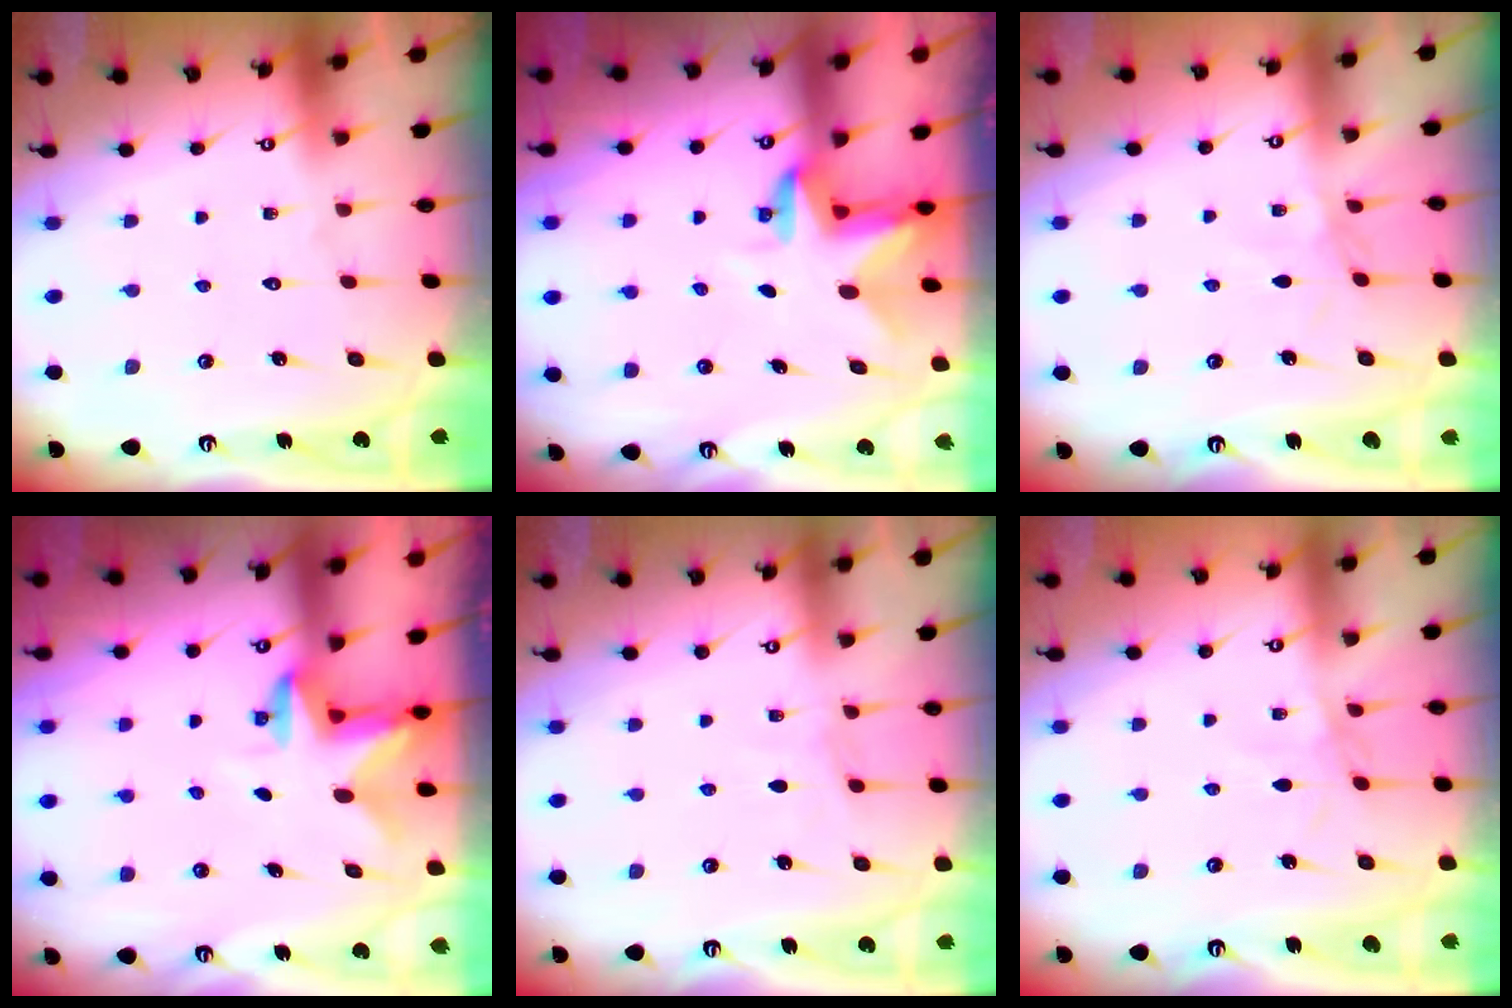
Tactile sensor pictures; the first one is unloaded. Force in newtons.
{"total": 3.0, "press": 2.9, "slide": 0.5}
{"total": 1.7, "press": 1.7, "slide": 0.5}
{"total": 2.6, "press": 2.6, "slide": 0.4}
{"total": 2.6, "press": 2.6, "slide": 0.3}
{"total": 2.2, "press": 2.1, "slide": 0.3}